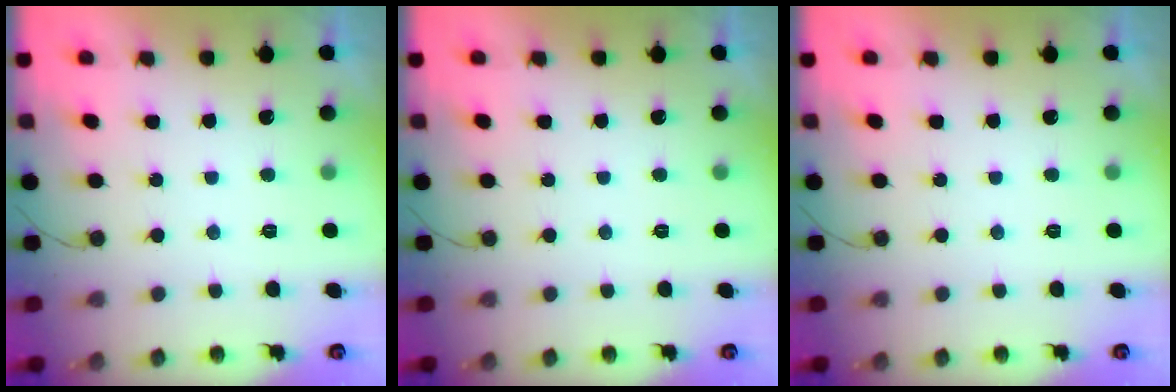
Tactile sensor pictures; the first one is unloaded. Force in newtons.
{"total": 0.0}
{"total": 0.0}